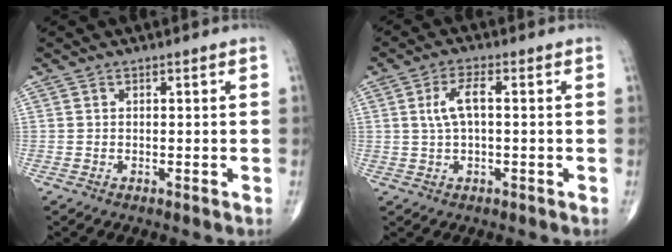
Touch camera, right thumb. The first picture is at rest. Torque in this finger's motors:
{"motor_torque": [-0.25, 0.20, 0.11, 0.06, 0.09]}